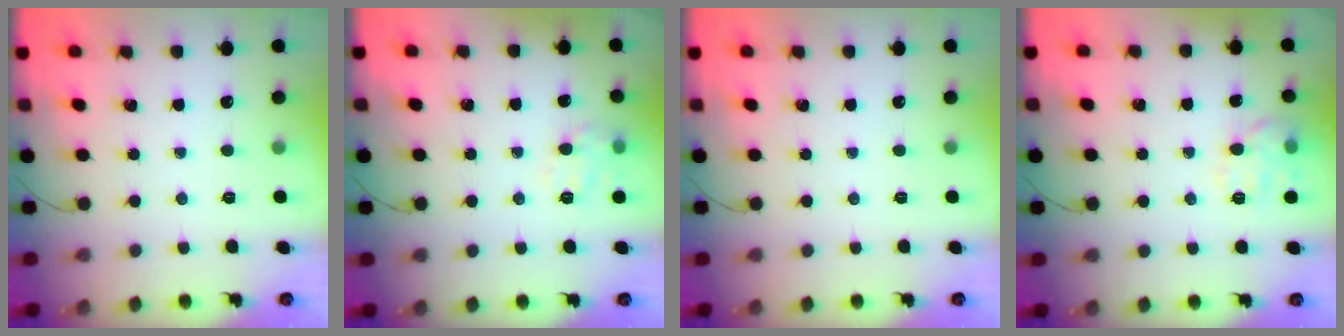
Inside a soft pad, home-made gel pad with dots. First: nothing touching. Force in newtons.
{"total": 8.0, "press": 8.0, "slide": 0.5}
{"total": 0.0}
{"total": 8.2, "press": 8.2, "slide": 0.4}